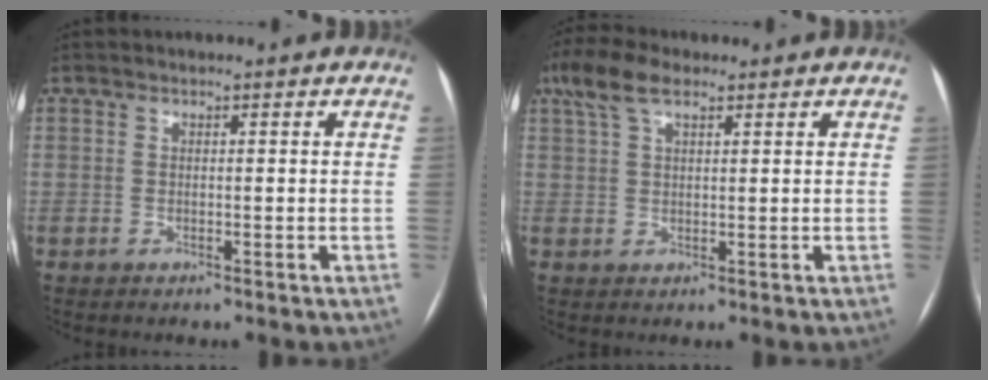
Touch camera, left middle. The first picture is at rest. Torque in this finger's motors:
{"motor_torque": [0.72, -0.79, 0.33, 0.11]}